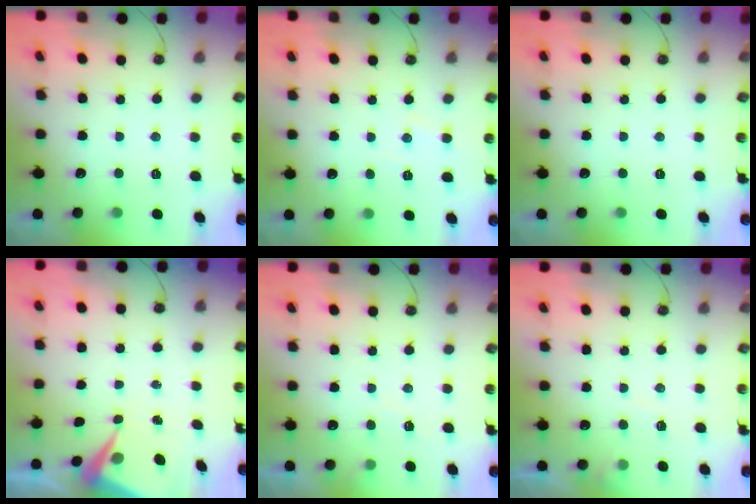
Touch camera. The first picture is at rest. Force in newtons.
{"total": 3.5, "press": 3.4, "slide": 0.6}
{"total": 0.0}
{"total": 6.7, "press": 6.7, "slide": 0.3}
{"total": 5.4, "press": 5.3, "slide": 0.7}
{"total": 6.7, "press": 6.7, "slide": 0.9}